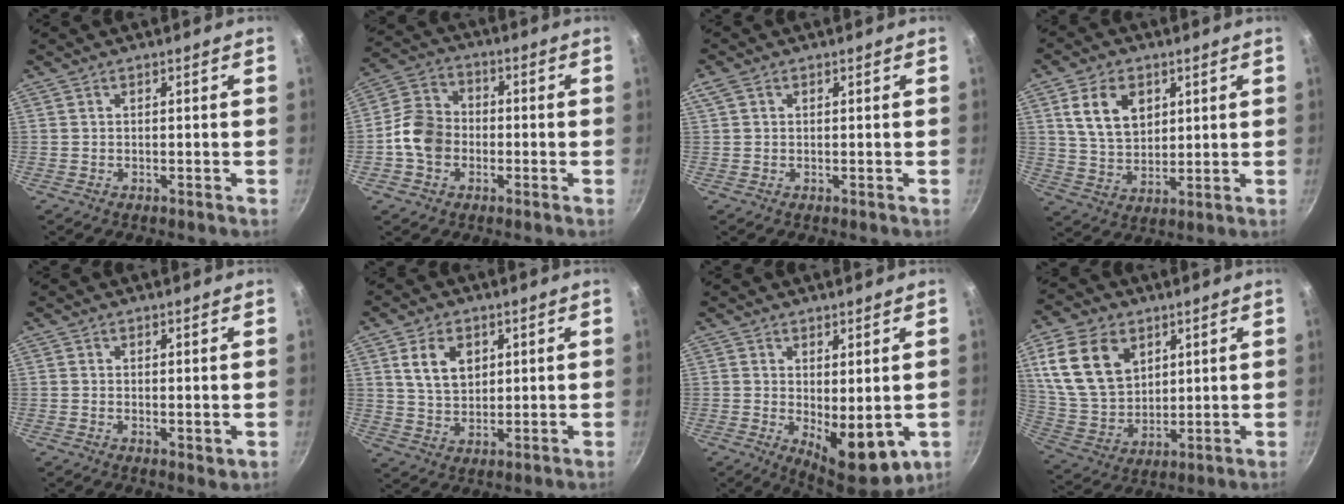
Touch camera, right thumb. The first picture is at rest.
{"total": 9.7, "force": [-2.1, 7.8, 5.4], "torque": [-0.075, 0.025, -0.055]}
{"total": 2.3, "force": [0.9, 1.6, 1.3], "torque": [-0.027, 0.007, 0.018]}
{"total": 10.5, "force": [3.8, 7.2, 6.6], "torque": [-0.098, -0.016, 0.075]}
{"total": 1.8, "force": [0.6, 0.9, 1.5], "torque": [-0.022, -0.010, 0.006]}
{"total": 8.1, "force": [2.9, 5.6, 5.1], "torque": [-0.073, -0.013, 0.058]}
{"total": 9.5, "force": [-0.5, 4.5, 8.4], "torque": [-0.098, -0.017, 0.006]}
{"total": 16.6, "force": [6.5, 11.6, 9.9], "torque": [-0.161, -0.020, 0.137]}